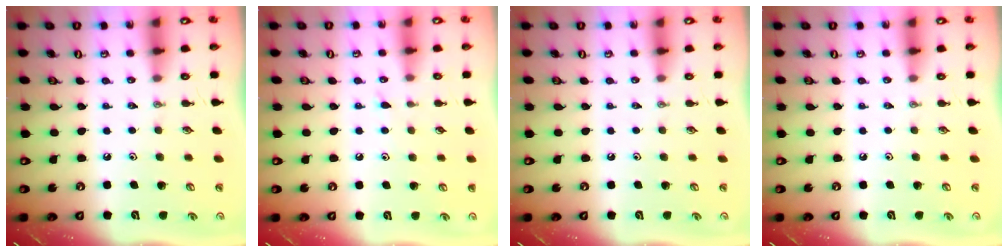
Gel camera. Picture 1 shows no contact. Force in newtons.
{"total": 7.9, "press": 7.8, "slide": 0.8}
{"total": 0.0}
{"total": 0.0}